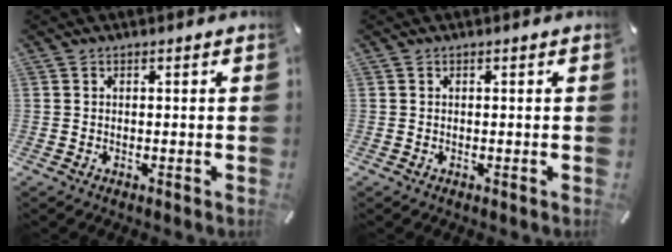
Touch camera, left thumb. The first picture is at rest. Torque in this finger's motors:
{"motor_torque": [0.03, 0.03, 0.00, 0.00, 0.00]}